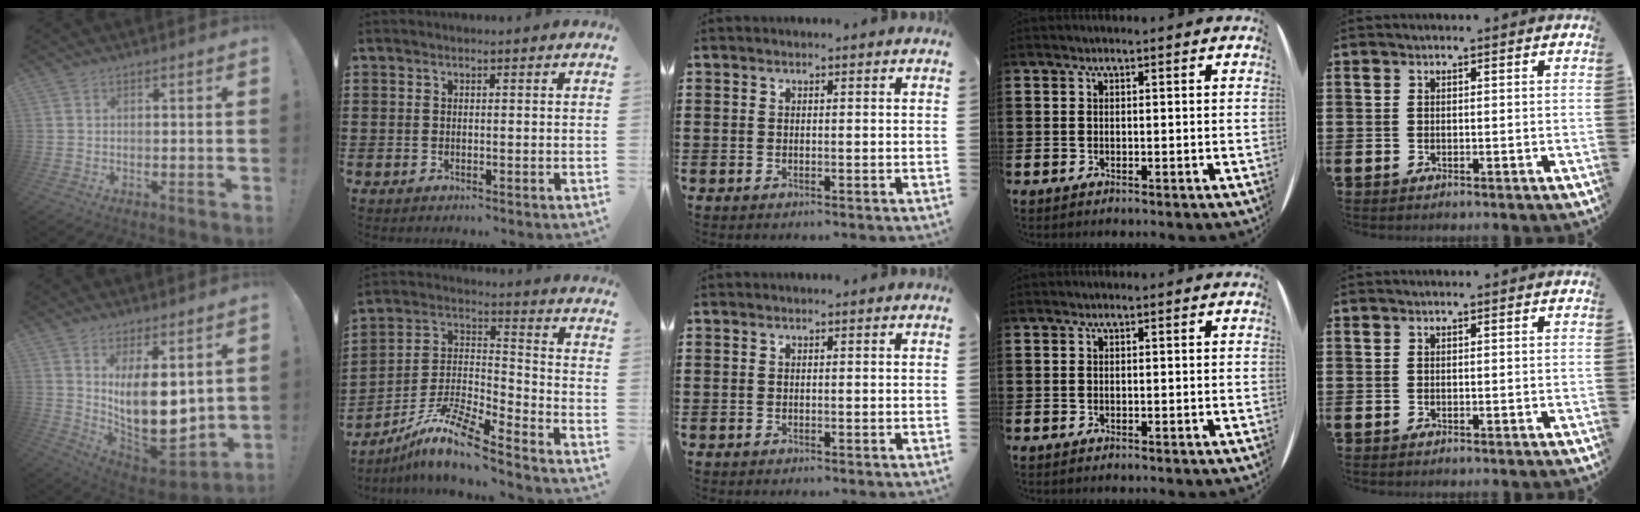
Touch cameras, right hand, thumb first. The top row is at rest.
{"thumb": {"total": 15.6, "force": [2.4, 8.0, 13.2], "torque": [-0.211, -0.055, 0.053]}, "index": {"total": 10.3, "force": [-8.6, 1.2, 5.5], "torque": [-0.124, 0.004, -0.175]}}